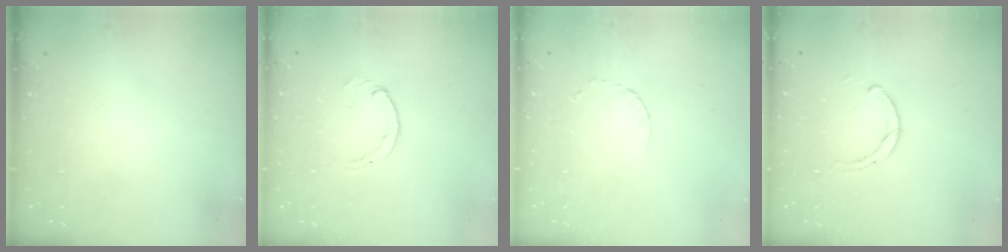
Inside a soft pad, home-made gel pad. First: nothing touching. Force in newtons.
{"total": 0.7, "press": 0.7, "slide": 0.2}
{"total": 3.1, "press": 3.1, "slide": 0.3}
{"total": 1.9, "press": 1.9, "slide": 0.2}